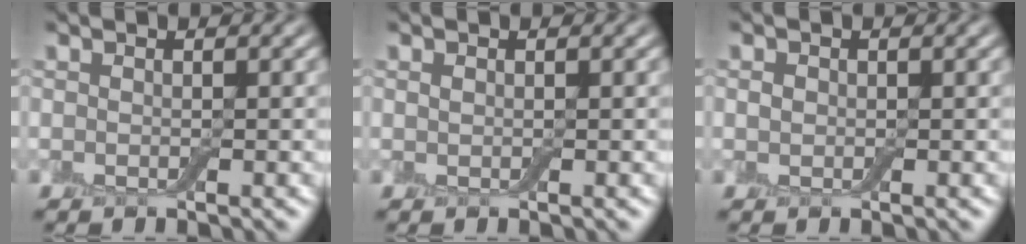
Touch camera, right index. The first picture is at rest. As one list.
[{"total": 0.0}, {"total": 0.6, "force": [0.0, 0.6, 0.3], "torque": [-0.004, 0.001, -0.001]}]